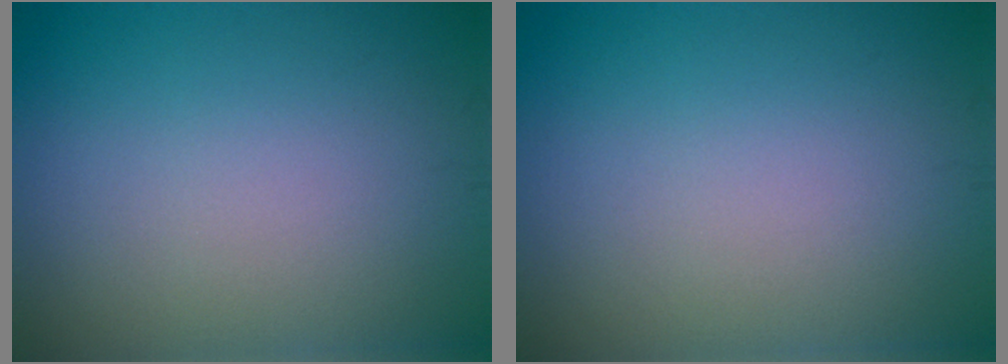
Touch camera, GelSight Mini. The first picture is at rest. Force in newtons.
{"total": 0.0}